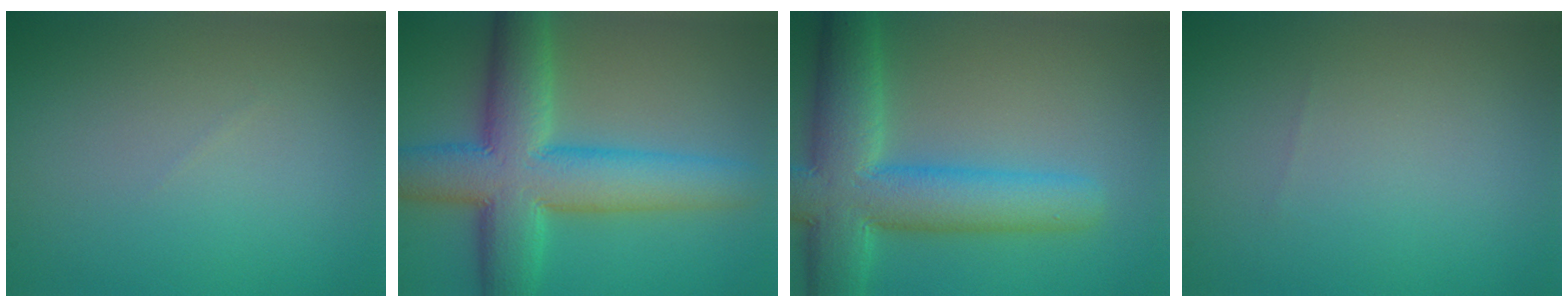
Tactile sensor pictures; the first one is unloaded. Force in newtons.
{"total": 10.5, "press": 10.5, "slide": 0.3}
{"total": 9.8, "press": 9.8, "slide": 0.4}
{"total": 0.0}